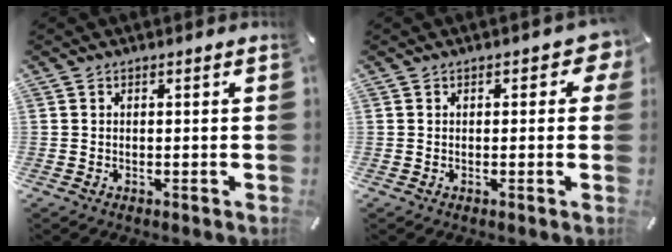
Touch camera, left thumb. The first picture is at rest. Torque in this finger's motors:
{"motor_torque": [0.39, 0.02, 0.25, 0.03, -0.05]}